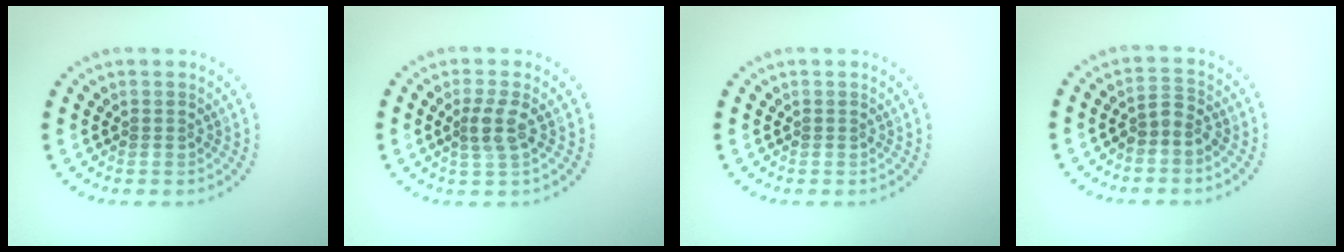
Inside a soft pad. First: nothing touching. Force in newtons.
{"total": 2.2, "press": 1.9, "slide": 1.1}
{"total": 0.0}
{"total": 1.7, "press": 1.3, "slide": 1.1}